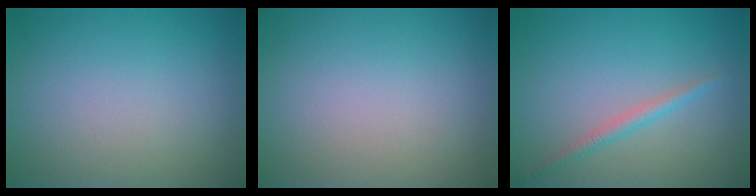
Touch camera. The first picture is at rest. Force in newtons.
{"total": 0.0}
{"total": 1.5, "press": 1.5, "slide": 0.1}